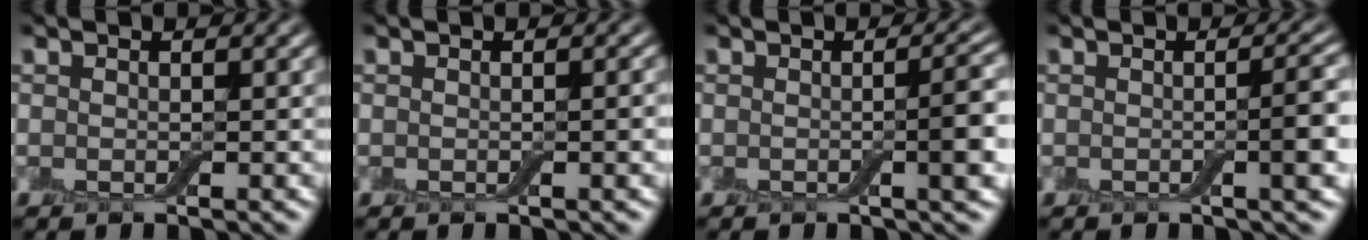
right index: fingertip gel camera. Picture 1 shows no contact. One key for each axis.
{"total": 0.9, "fx": -0.1, "fy": 0.1, "fz": 0.9, "tx": -0.011, "ty": 0.001, "tz": 0.000}
{"total": 3.4, "fx": -0.2, "fy": 0.7, "fz": 3.3, "tx": -0.039, "ty": 0.005, "tz": -0.007}
{"total": 3.3, "fx": -0.3, "fy": 0.7, "fz": 3.2, "tx": -0.038, "ty": 0.005, "tz": -0.008}